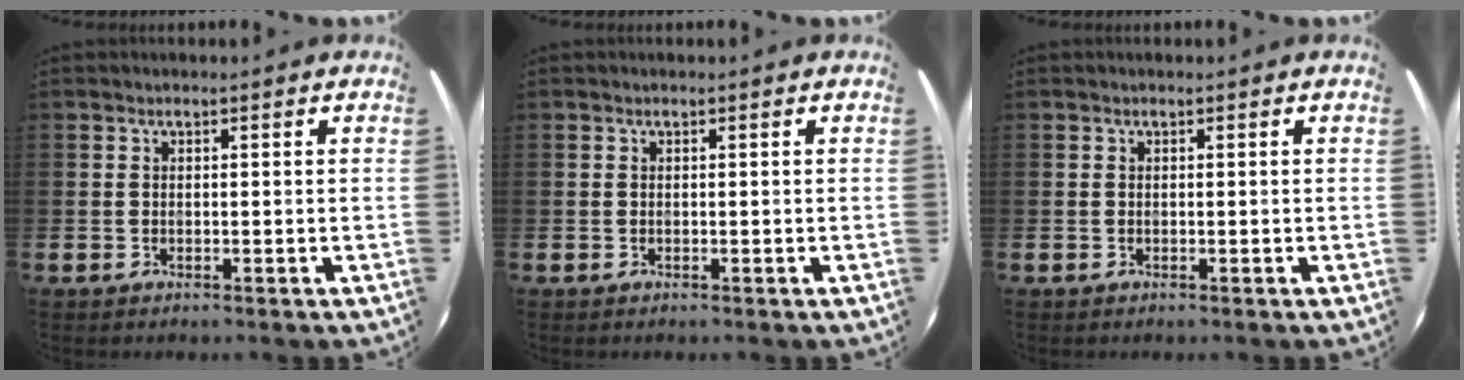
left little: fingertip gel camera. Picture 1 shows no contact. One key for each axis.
{"total": 0.0}
{"total": 0.0}